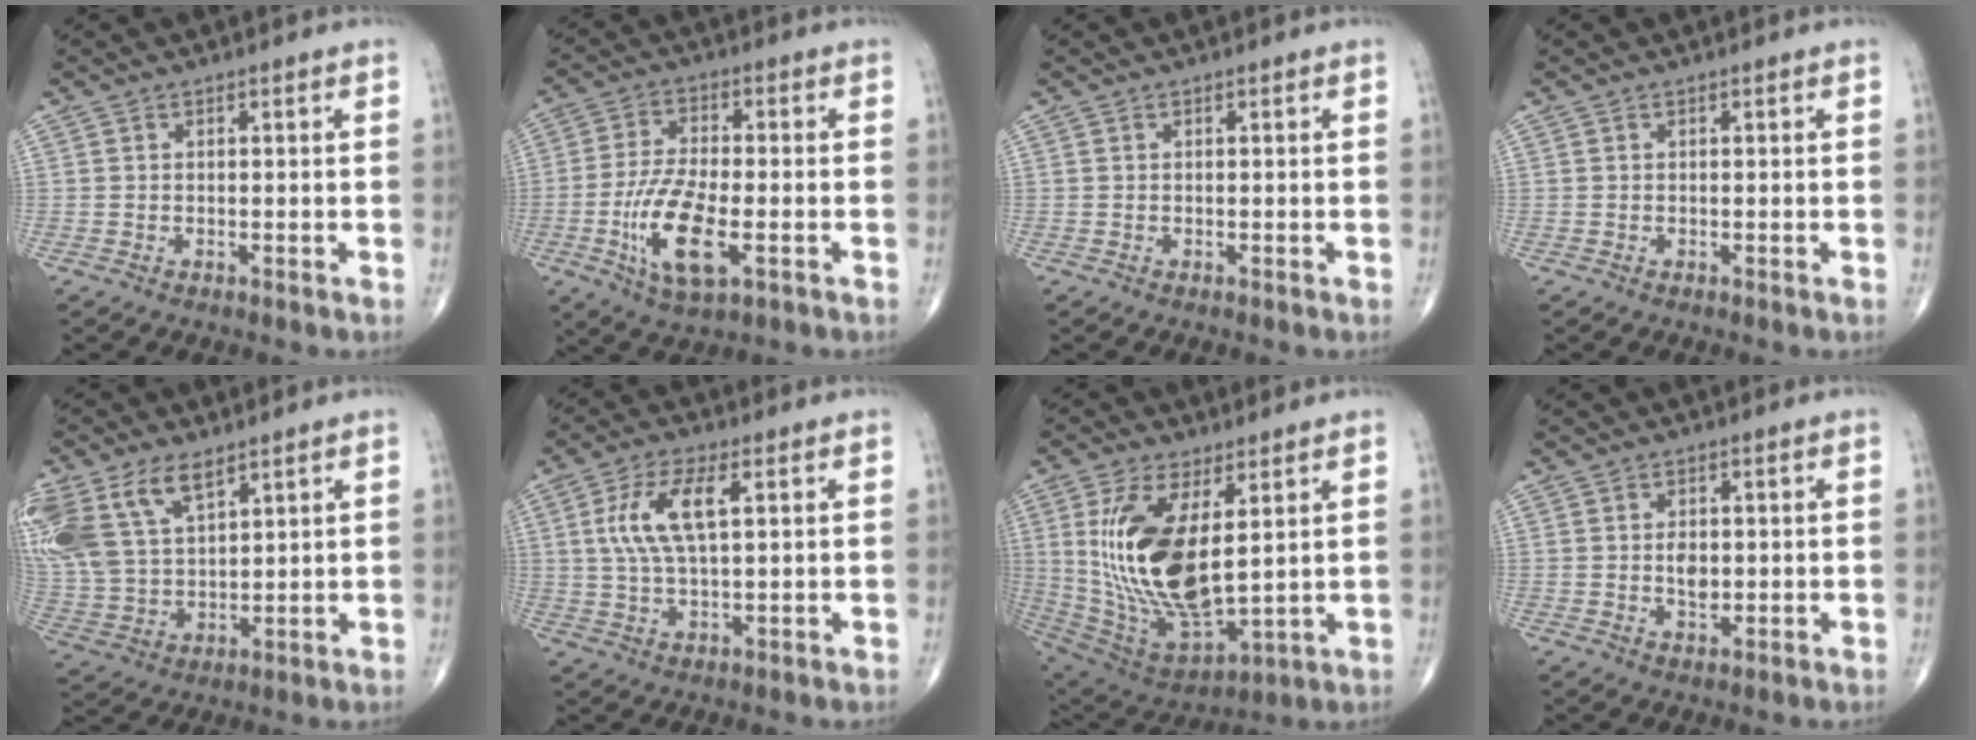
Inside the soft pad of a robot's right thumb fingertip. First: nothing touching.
{"total": 12.3, "force": [-3.7, 4.7, 10.8], "torque": [-0.214, 0.003, -0.066]}
{"total": 0.0}
{"total": 0.0}
{"total": 18.6, "force": [9.6, 10.4, 12.0], "torque": [-0.277, -0.006, 0.195]}
{"total": 9.6, "force": [2.4, 3.7, 8.5], "torque": [-0.182, 0.003, 0.048]}
{"total": 20.9, "force": [3.9, 9.4, 18.2], "torque": [-0.361, -0.029, 0.092]}
{"total": 3.5, "force": [0.1, 2.2, 2.7], "torque": [-0.037, -0.003, 0.005]}